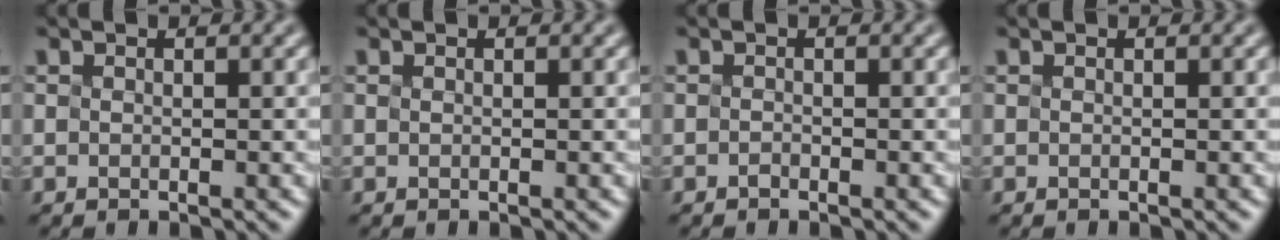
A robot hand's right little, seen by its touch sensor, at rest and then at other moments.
{"total": 0.0}
{"total": 1.0, "force": [-0.7, -0.4, -0.5], "torque": [0.007, 0.000, -0.001]}
{"total": 0.0}